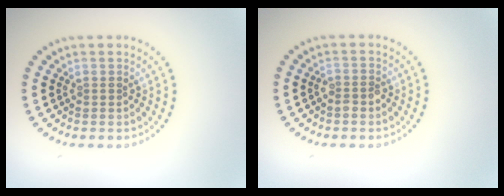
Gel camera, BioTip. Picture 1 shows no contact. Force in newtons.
{"total": 1.1, "press": 1.0, "slide": 0.4}